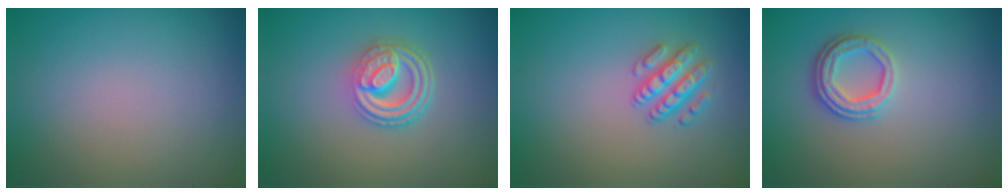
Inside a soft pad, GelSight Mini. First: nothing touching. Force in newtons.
{"total": 4.9, "press": 3.5, "slide": 3.4}
{"total": 2.6, "press": 2.6, "slide": 0.5}
{"total": 3.1, "press": 2.5, "slide": 1.9}